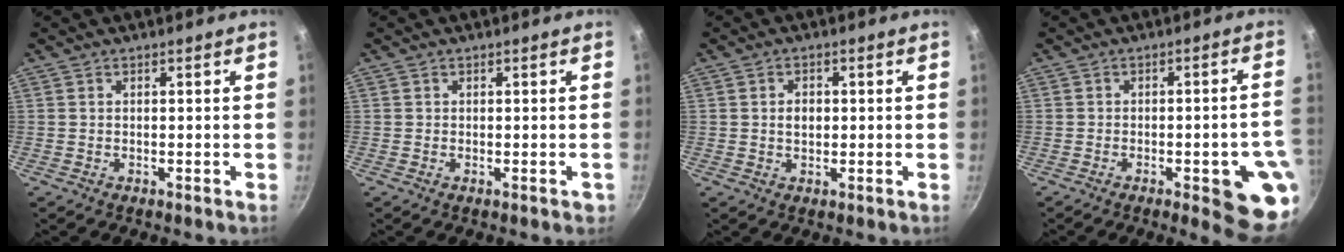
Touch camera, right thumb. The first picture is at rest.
{"total": 1.2, "force": [-0.3, 0.7, 0.9], "torque": [-0.004, 0.001, -0.007]}
{"total": 3.0, "force": [0.3, 2.1, 2.1], "torque": [-0.022, 0.004, 0.003]}
{"total": 11.8, "force": [-4.1, 3.1, 10.6], "torque": [-0.095, 0.019, -0.048]}